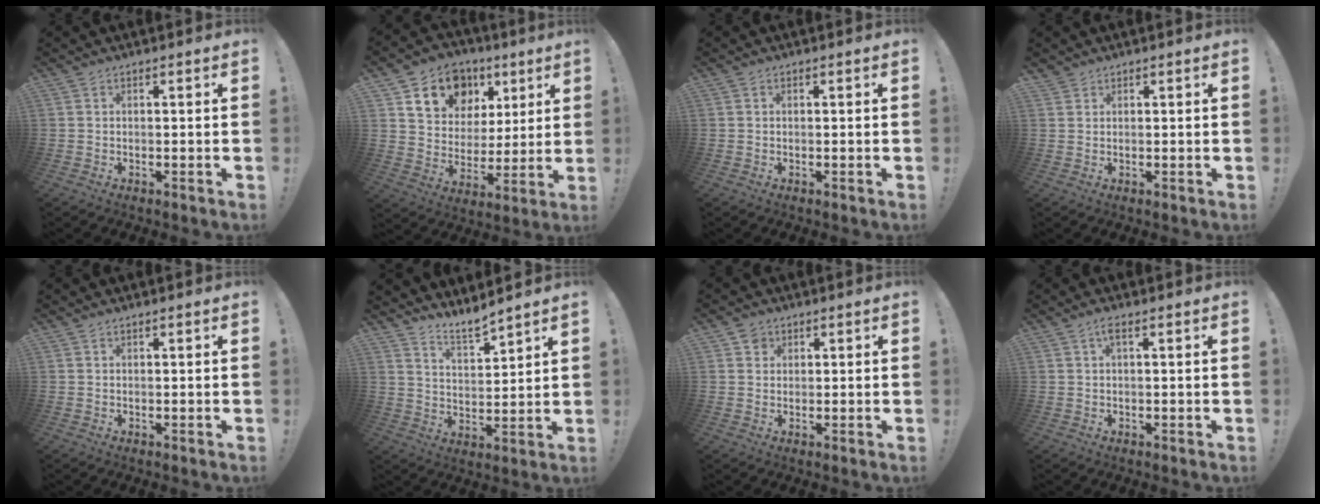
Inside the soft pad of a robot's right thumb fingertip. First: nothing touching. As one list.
[{"total": 15.6, "force": [8.7, 11.8, 5.4], "torque": [-0.094, -0.036, 0.173]}, {"total": 0.0}, {"total": 1.9, "force": [1.5, 1.1, 0.1], "torque": [0.000, -0.006, 0.029]}, {"total": 0.7, "force": [0.6, 0.1, 0.3], "torque": [-0.003, -0.001, 0.011]}, {"total": 7.2, "force": [6.8, 1.1, 2.1], "torque": [-0.040, -0.056, 0.124]}, {"total": 2.9, "force": [1.6, 2.4, 0.4], "torque": [0.002, -0.007, 0.027]}, {"total": 2.4, "force": [1.2, 0.5, 2.1], "torque": [-0.043, 0.003, 0.019]}]